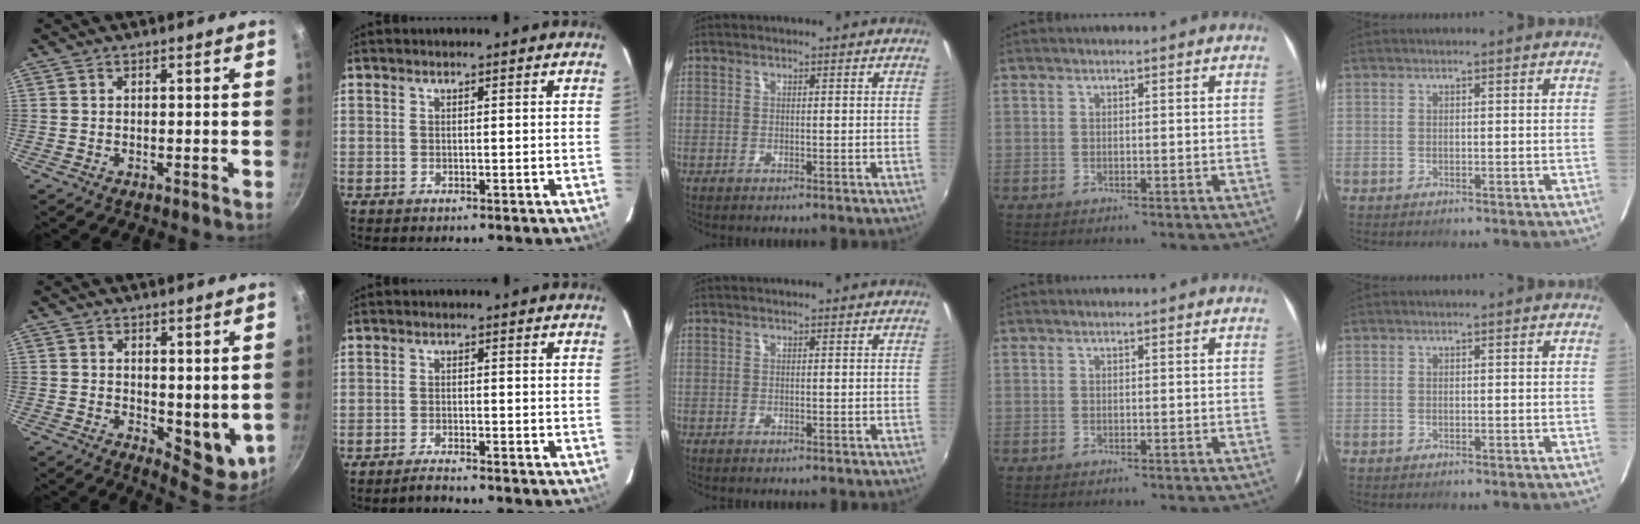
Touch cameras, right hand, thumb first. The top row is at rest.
{"thumb": {"total": 6.9, "force": [1.6, 3.7, 5.6], "torque": [-0.057, -0.019, 0.034]}, "index": {"total": 2.3, "force": [-2.2, 0.0, 0.7], "torque": [-0.025, -0.005, -0.042]}}